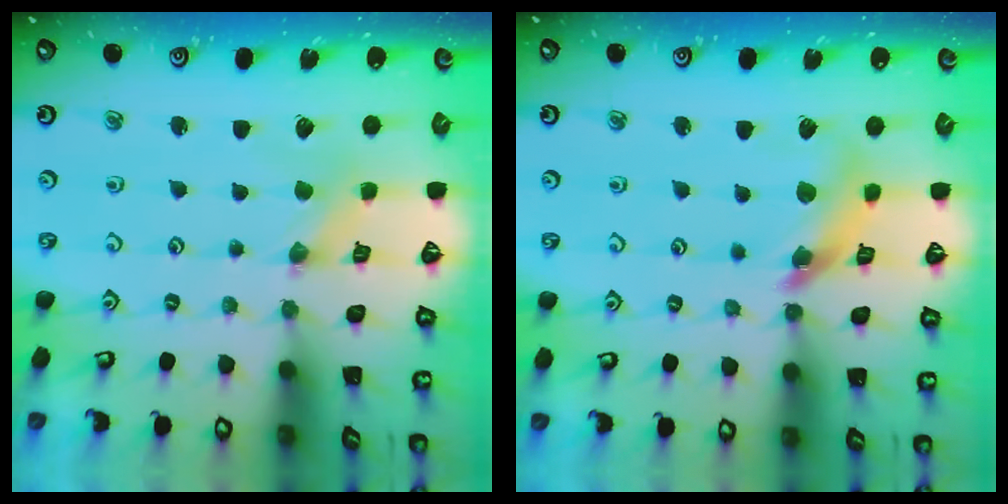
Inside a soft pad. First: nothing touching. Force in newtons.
{"total": 12.0, "press": 11.9, "slide": 1.3}